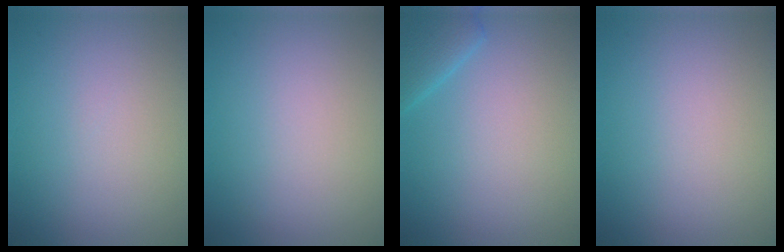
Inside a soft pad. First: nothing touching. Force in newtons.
{"total": 0.0}
{"total": 2.3, "press": 2.3, "slide": 0.2}
{"total": 0.0}